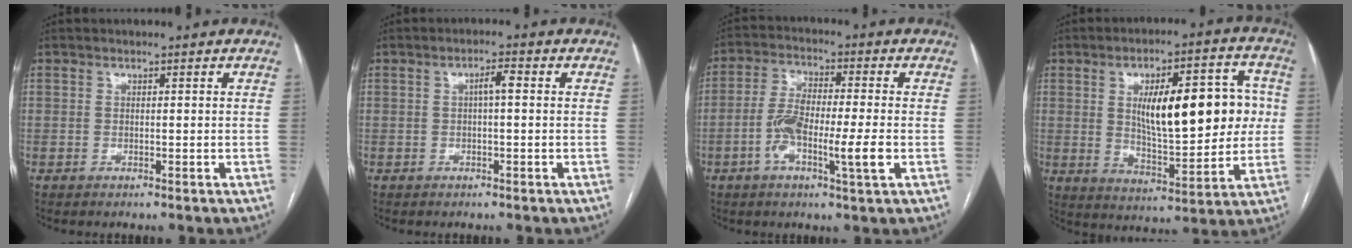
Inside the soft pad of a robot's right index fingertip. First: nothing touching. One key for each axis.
{"total": 2.3, "fx": 0.2, "fy": 0.4, "fz": 2.3, "tx": -0.038, "ty": 0.005, "tz": 0.004}
{"total": 9.9, "fx": -2.6, "fy": 1.4, "fz": 9.5, "tx": -0.176, "ty": 0.003, "tz": -0.051}
{"total": 17.0, "fx": 2.5, "fy": 5.7, "fz": 15.8, "tx": -0.234, "ty": 0.025, "tz": 0.046}